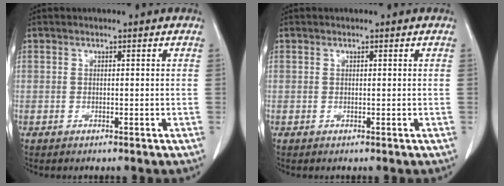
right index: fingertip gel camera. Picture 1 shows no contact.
{"total": 0.0}